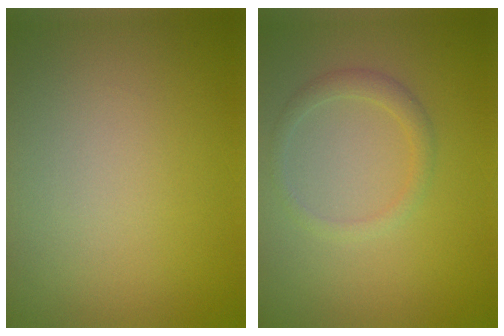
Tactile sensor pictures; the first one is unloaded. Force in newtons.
{"total": 1.5, "press": 1.5, "slide": 0.1}